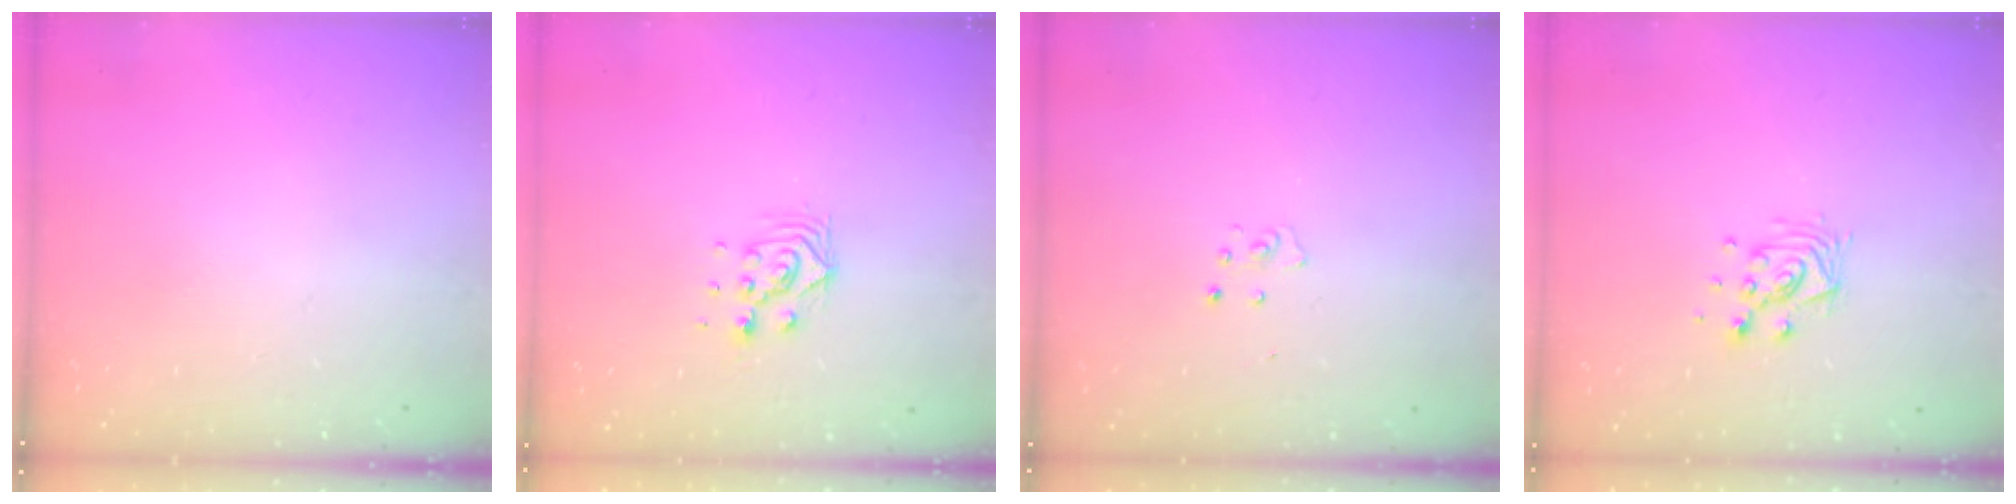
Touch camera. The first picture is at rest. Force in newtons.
{"total": 7.0, "press": 7.0, "slide": 0.5}
{"total": 2.6, "press": 2.6, "slide": 0.2}
{"total": 9.8, "press": 9.8, "slide": 0.6}